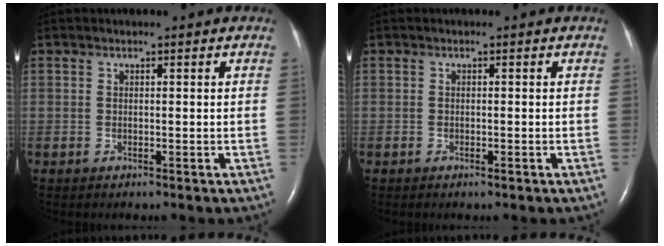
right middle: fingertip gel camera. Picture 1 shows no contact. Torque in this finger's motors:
{"motor_torque": [-0.15, -0.16, 0.04, 0.01]}